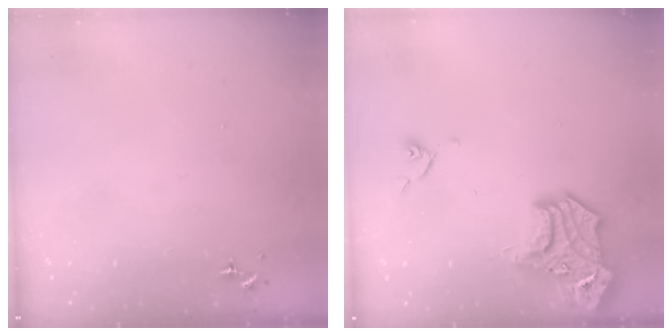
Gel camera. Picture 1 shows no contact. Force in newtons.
{"total": 17.6, "press": 17.4, "slide": 2.2}